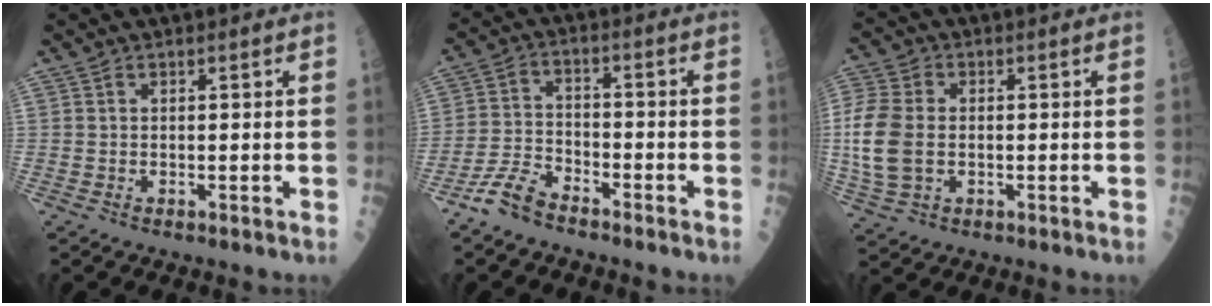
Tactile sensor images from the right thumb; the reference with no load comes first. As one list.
[{"total": 6.6, "force": [-5.2, 2.4, 3.2], "torque": [-0.068, 0.026, -0.107]}, {"total": 10.9, "force": [-0.6, 7.2, 8.1], "torque": [-0.188, 0.007, -0.013]}]